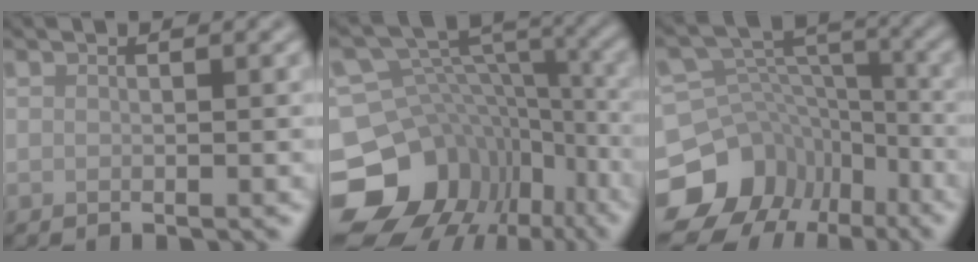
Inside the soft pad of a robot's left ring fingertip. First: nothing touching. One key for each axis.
{"total": 14.9, "fx": -7.3, "fy": 11.6, "fz": 5.9, "tx": -0.129, "ty": 0.007, "tz": -0.095}
{"total": 13.4, "fx": -7.3, "fy": 10.8, "fz": 3.2, "tx": -0.082, "ty": -0.010, "tz": -0.111}